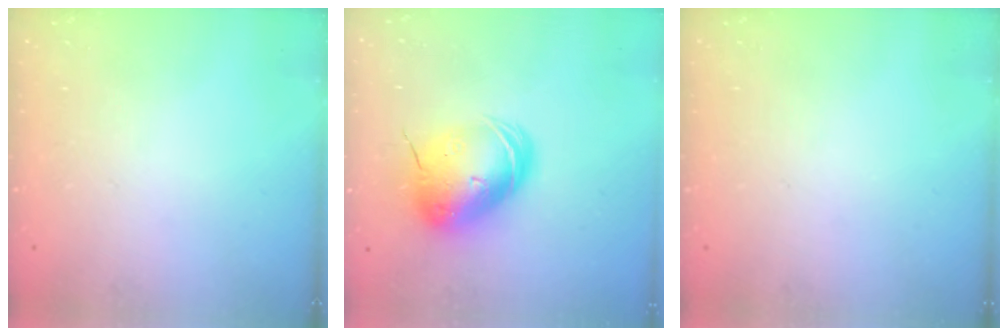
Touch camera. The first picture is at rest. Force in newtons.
{"total": 12.4, "press": 12.2, "slide": 2.2}
{"total": 0.0}